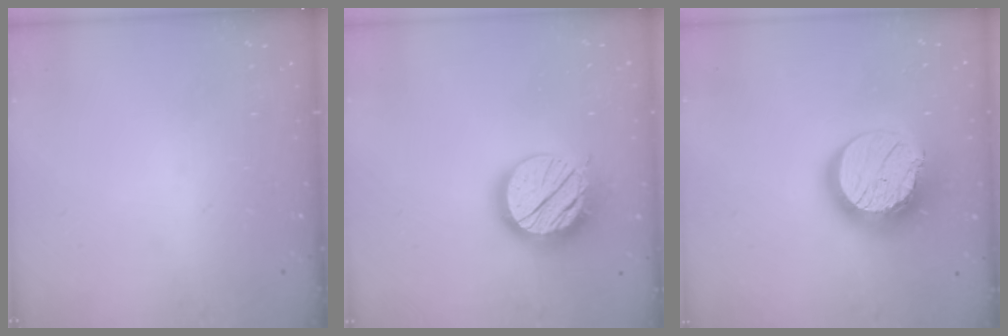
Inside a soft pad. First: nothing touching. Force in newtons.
{"total": 17.2, "press": 17.1, "slide": 1.5}
{"total": 17.8, "press": 17.8, "slide": 1.2}